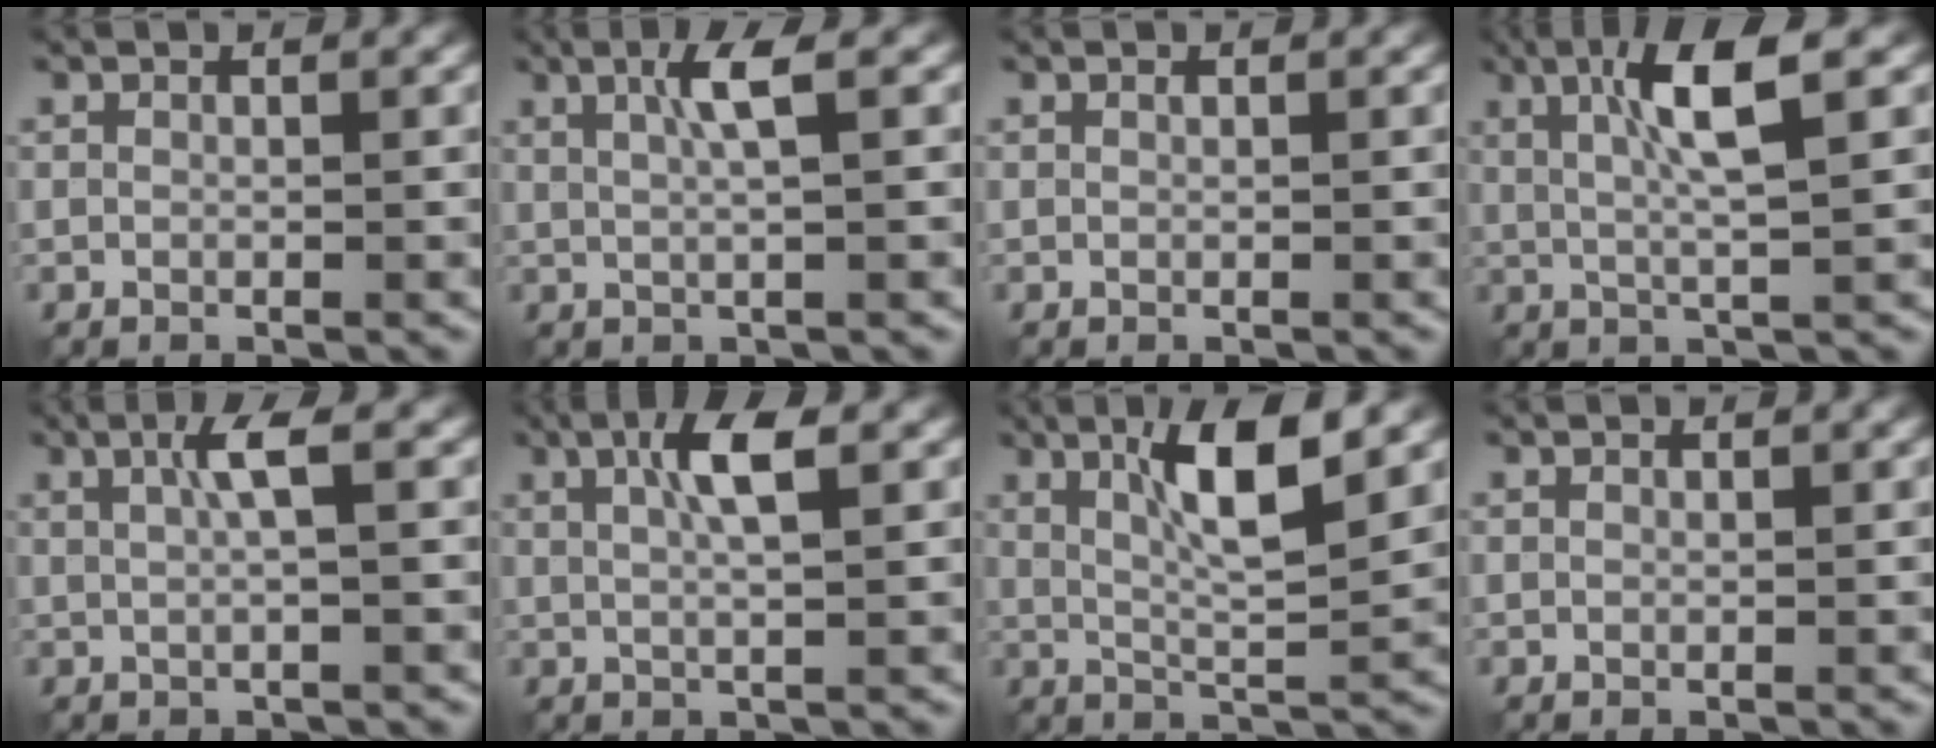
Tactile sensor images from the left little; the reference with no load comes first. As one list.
[{"total": 2.8, "force": [0.5, 0.3, 2.8], "torque": [-0.054, 0.002, 0.012]}, {"total": 0.0}, {"total": 5.8, "force": [1.3, 0.9, 5.6], "torque": [-0.108, 0.006, 0.024]}, {"total": 2.6, "force": [0.1, 0.3, 2.6], "torque": [-0.051, 0.005, 0.005]}, {"total": 4.1, "force": [0.8, 1.0, 3.9], "torque": [-0.076, 0.005, 0.014]}, {"total": 6.6, "force": [2.1, 1.4, 6.1], "torque": [-0.102, 0.002, 0.038]}, {"total": 0.0}]